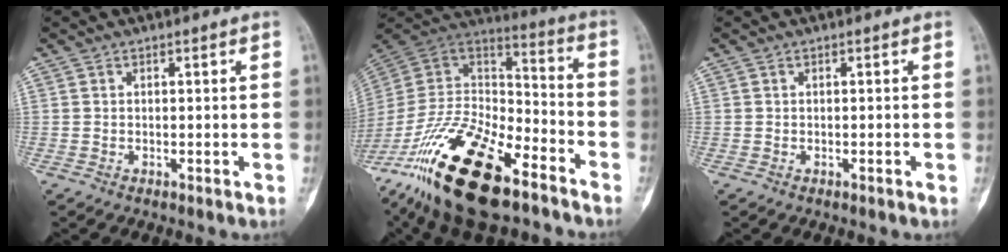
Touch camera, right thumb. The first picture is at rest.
{"total": 28.0, "force": [-17.8, 11.2, 18.5], "torque": [-0.366, 0.051, -0.318]}
{"total": 0.0}